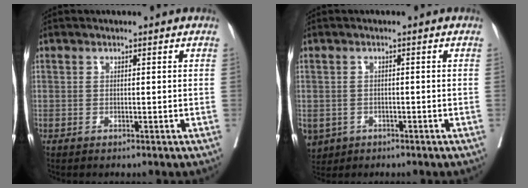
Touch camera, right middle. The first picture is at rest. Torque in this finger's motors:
{"motor_torque": [0.26, -0.27, 0.65, 0.21]}